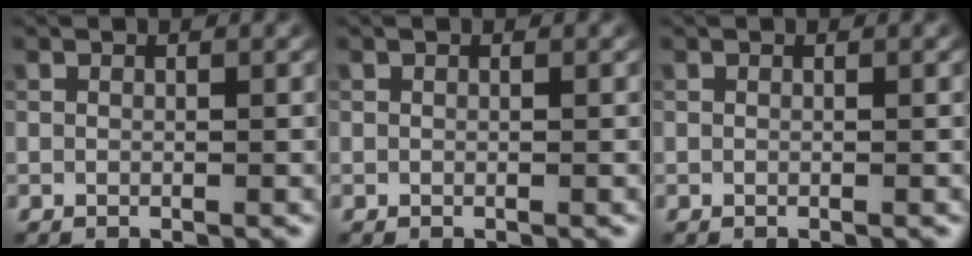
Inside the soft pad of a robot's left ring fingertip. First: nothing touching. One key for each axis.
{"total": 0.0}
{"total": 0.0}